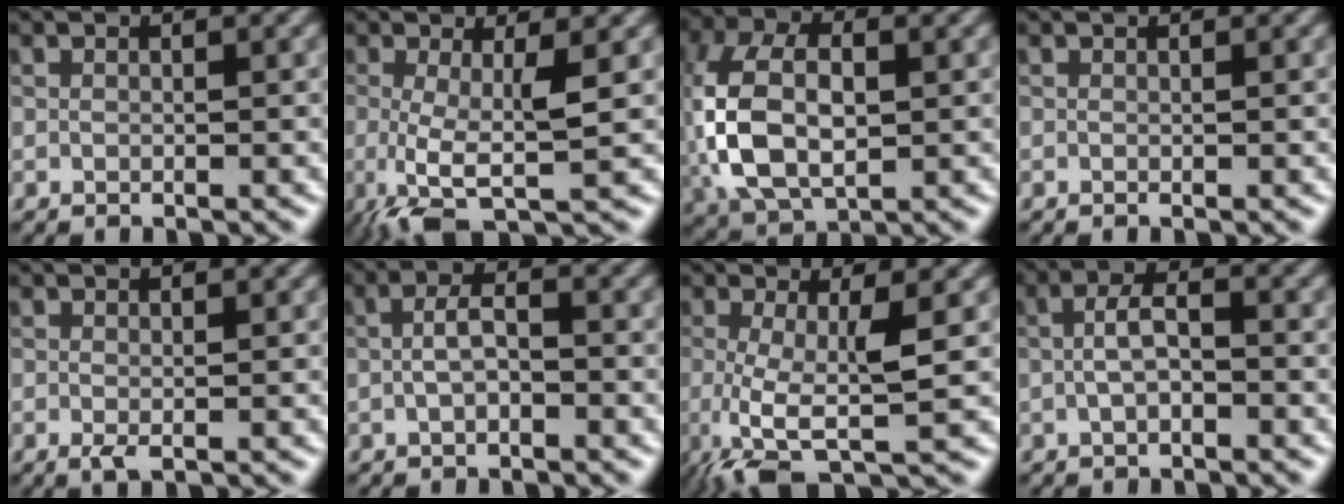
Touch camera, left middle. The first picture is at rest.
{"total": 4.6, "force": [-0.6, 1.0, 4.5], "torque": [-0.087, -0.010, -0.015]}
{"total": 8.9, "force": [0.0, 5.6, 6.8], "torque": [-0.163, 0.001, 0.001]}
{"total": 0.0}
{"total": 0.8, "force": [-0.2, 0.3, 0.7], "torque": [-0.019, -0.002, -0.004]}
{"total": 2.1, "force": [-0.5, 0.9, 1.9], "torque": [-0.041, 0.008, -0.014]}
{"total": 5.5, "force": [-0.7, 1.3, 5.3], "torque": [-0.104, -0.012, -0.016]}
{"total": 2.5, "force": [-0.5, 1.1, 2.2], "torque": [-0.048, 0.008, -0.015]}